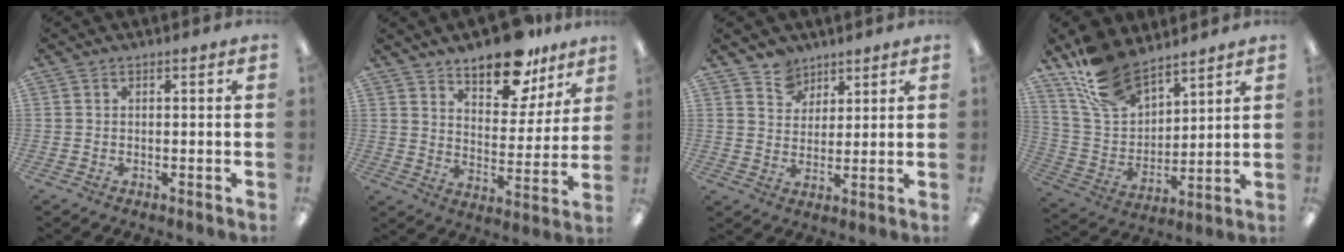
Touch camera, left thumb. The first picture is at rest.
{"total": 14.1, "force": [11.4, 5.8, 5.9], "torque": [-0.076, -0.075, 0.202]}
{"total": 6.4, "force": [4.9, 4.0, 0.0], "torque": [-0.004, -0.031, 0.092]}
{"total": 15.9, "force": [12.2, 7.9, 6.4], "torque": [-0.140, -0.062, 0.233]}